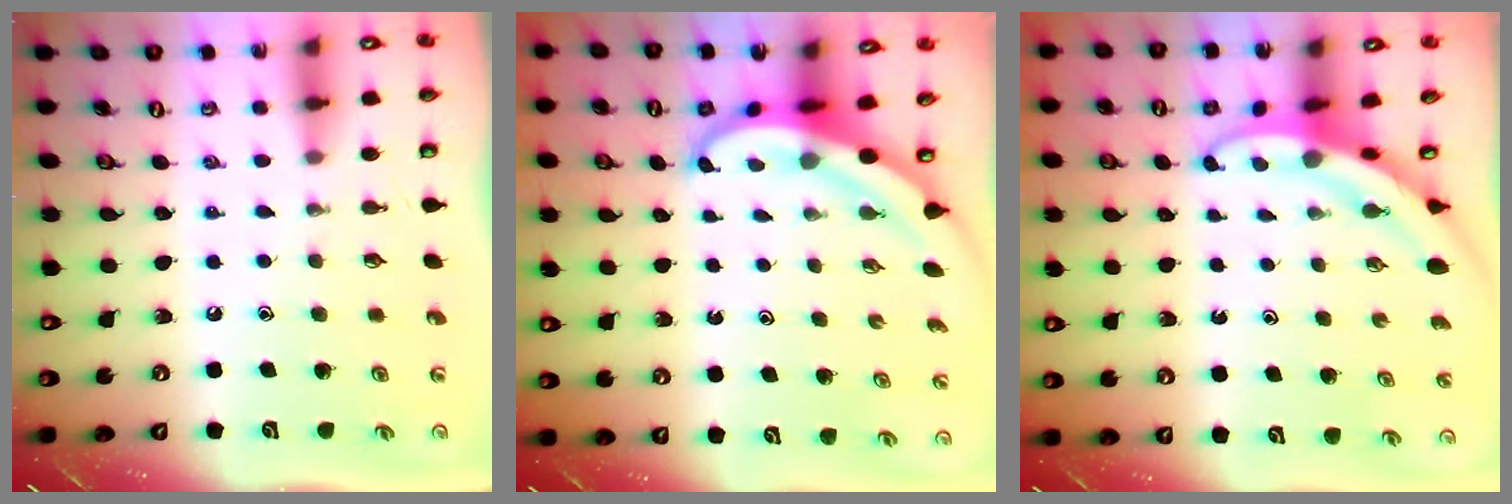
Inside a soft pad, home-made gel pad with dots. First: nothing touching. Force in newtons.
{"total": 4.5, "press": 4.5, "slide": 0.7}
{"total": 3.3, "press": 3.3, "slide": 0.3}